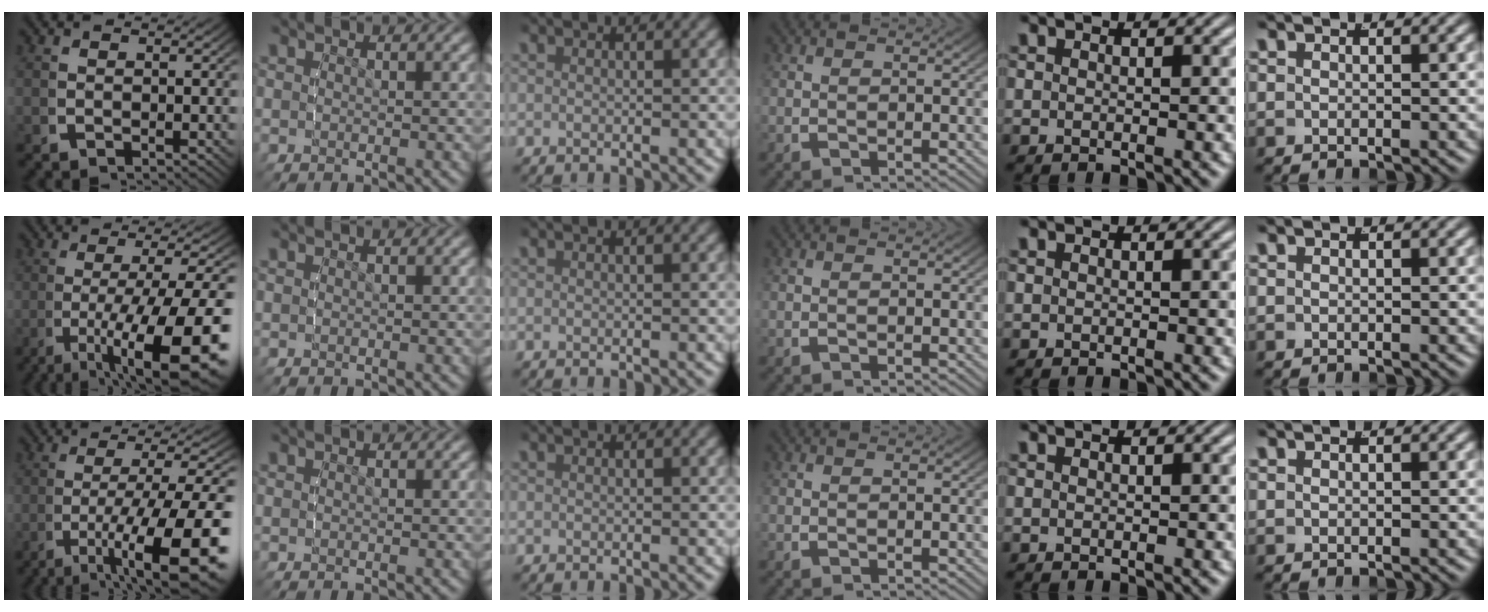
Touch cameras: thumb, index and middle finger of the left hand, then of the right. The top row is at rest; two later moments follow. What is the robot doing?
{"motion": "lift_and_place", "object": "bottle"}